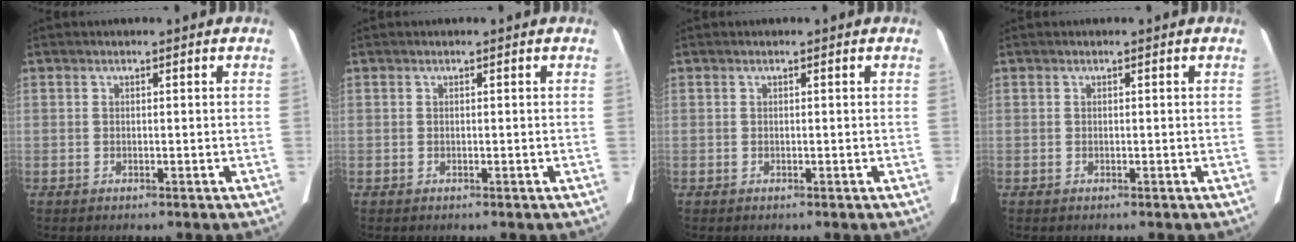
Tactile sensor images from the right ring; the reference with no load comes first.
{"total": 0.0}
{"total": 0.0}
{"total": 0.0}